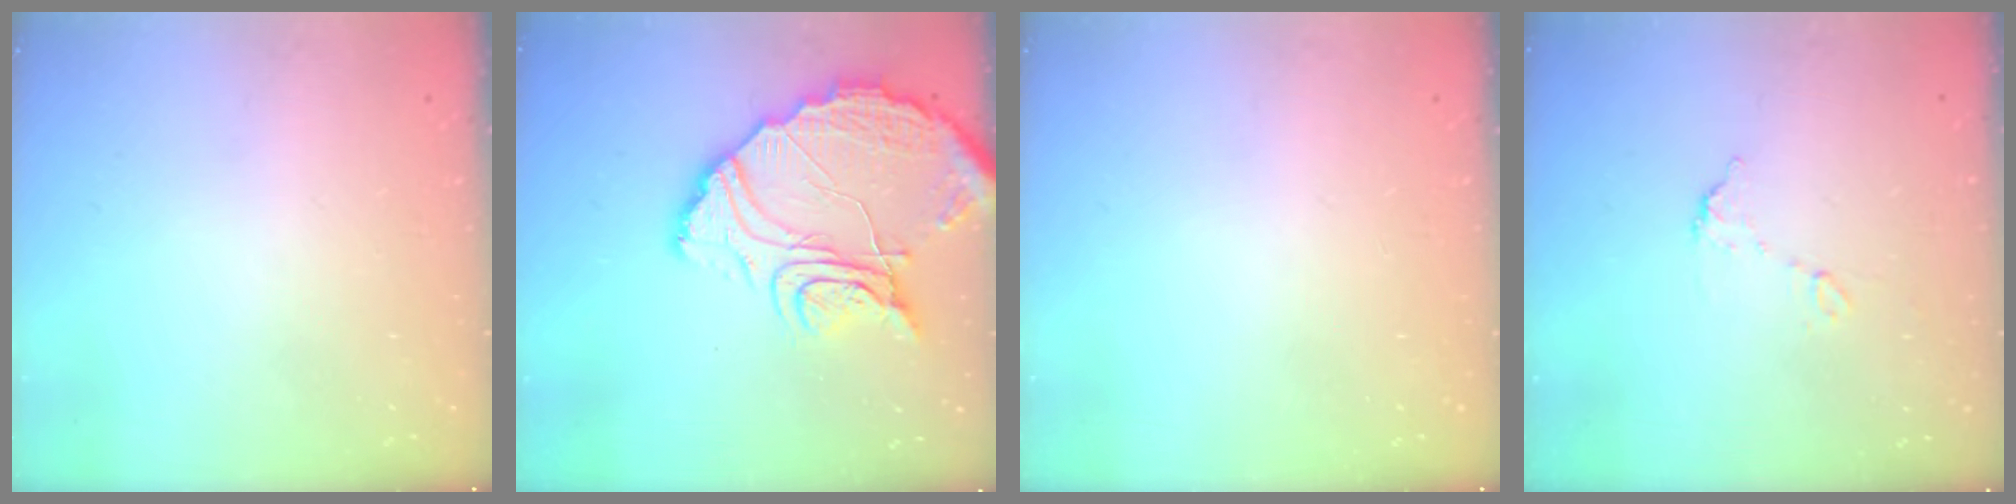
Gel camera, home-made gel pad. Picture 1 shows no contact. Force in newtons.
{"total": 18.0, "press": 17.9, "slide": 1.6}
{"total": 0.0}
{"total": 6.6, "press": 6.5, "slide": 0.5}